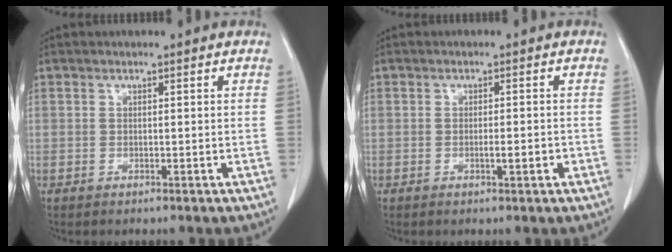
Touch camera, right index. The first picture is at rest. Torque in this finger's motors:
{"motor_torque": [0.69, -0.35, 0.39, 0.08]}